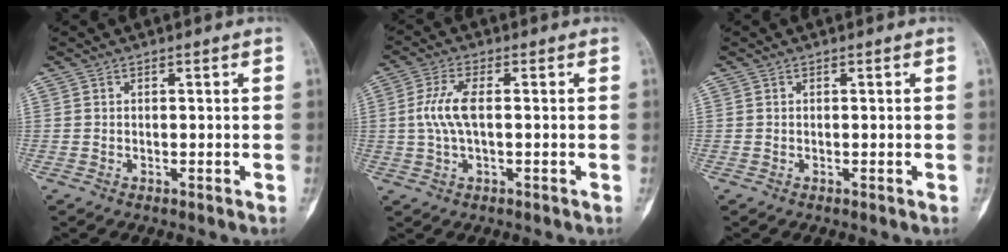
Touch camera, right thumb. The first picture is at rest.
{"total": 6.2, "force": [0.3, 2.4, 5.7], "torque": [-0.138, 0.011, 0.002]}
{"total": 0.0}